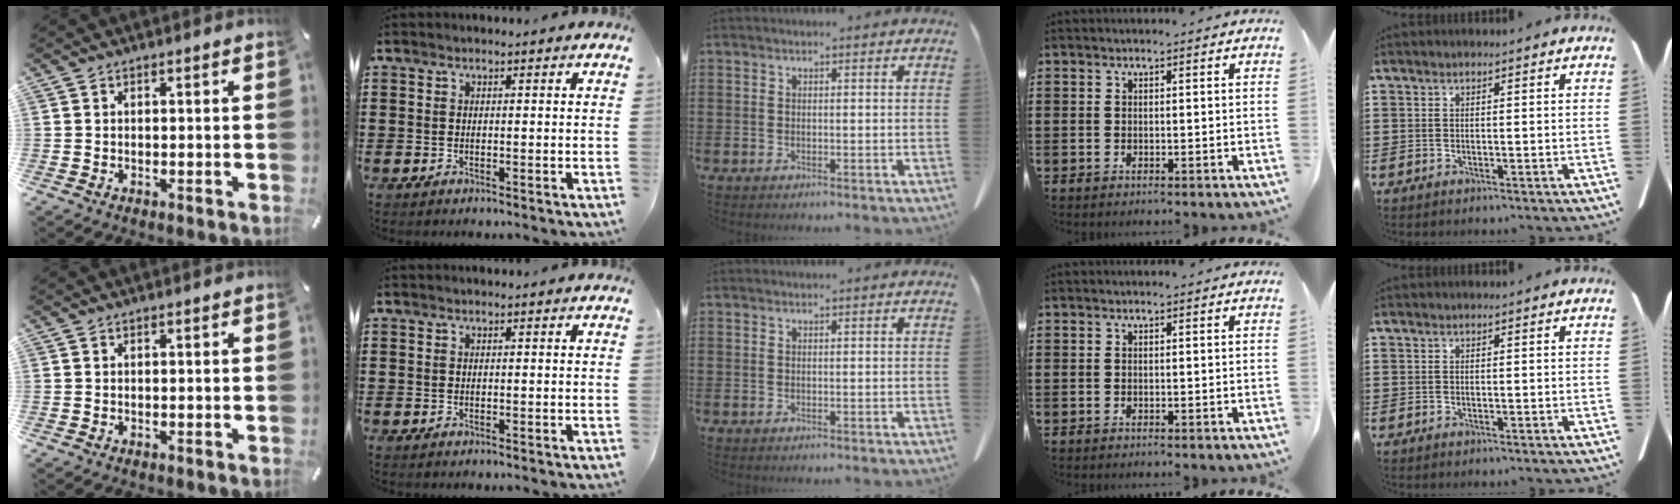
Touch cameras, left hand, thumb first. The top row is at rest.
{}